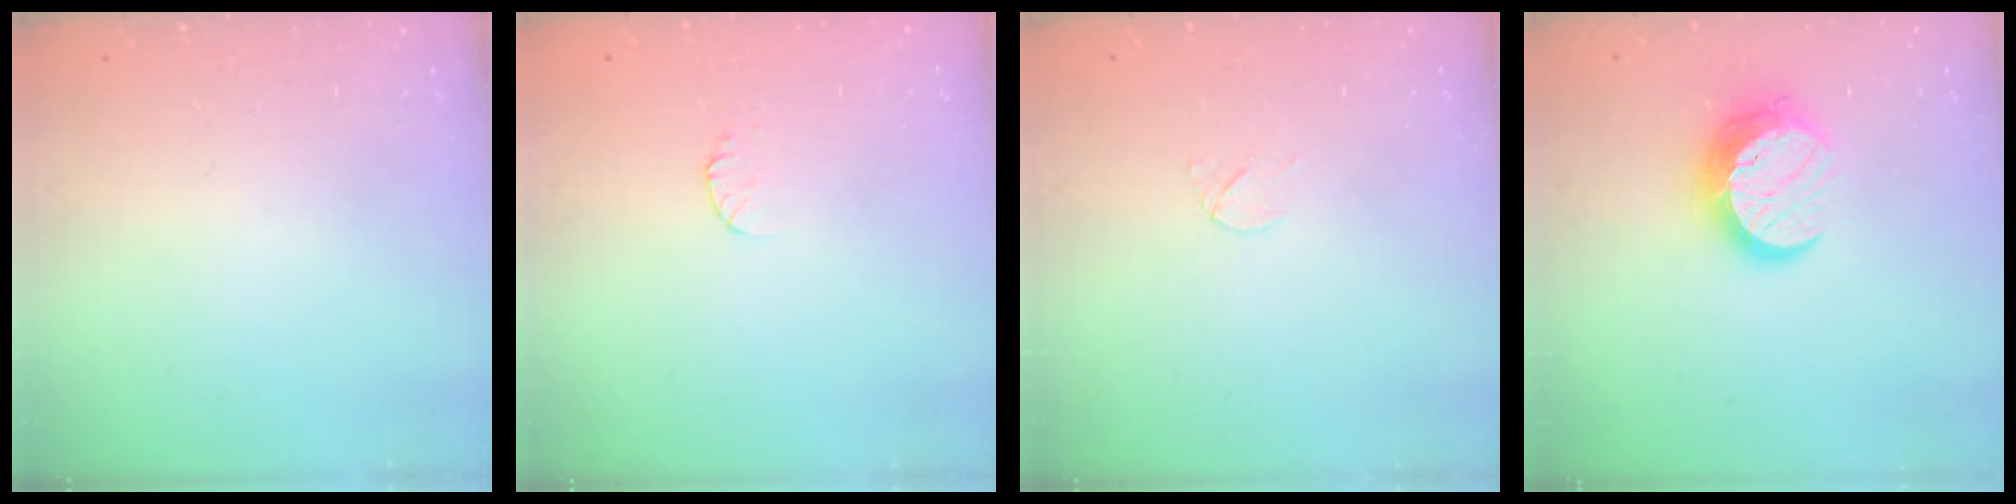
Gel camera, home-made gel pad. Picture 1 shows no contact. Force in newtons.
{"total": 4.8, "press": 4.8, "slide": 0.5}
{"total": 4.0, "press": 3.9, "slide": 0.7}
{"total": 11.4, "press": 11.4, "slide": 0.9}